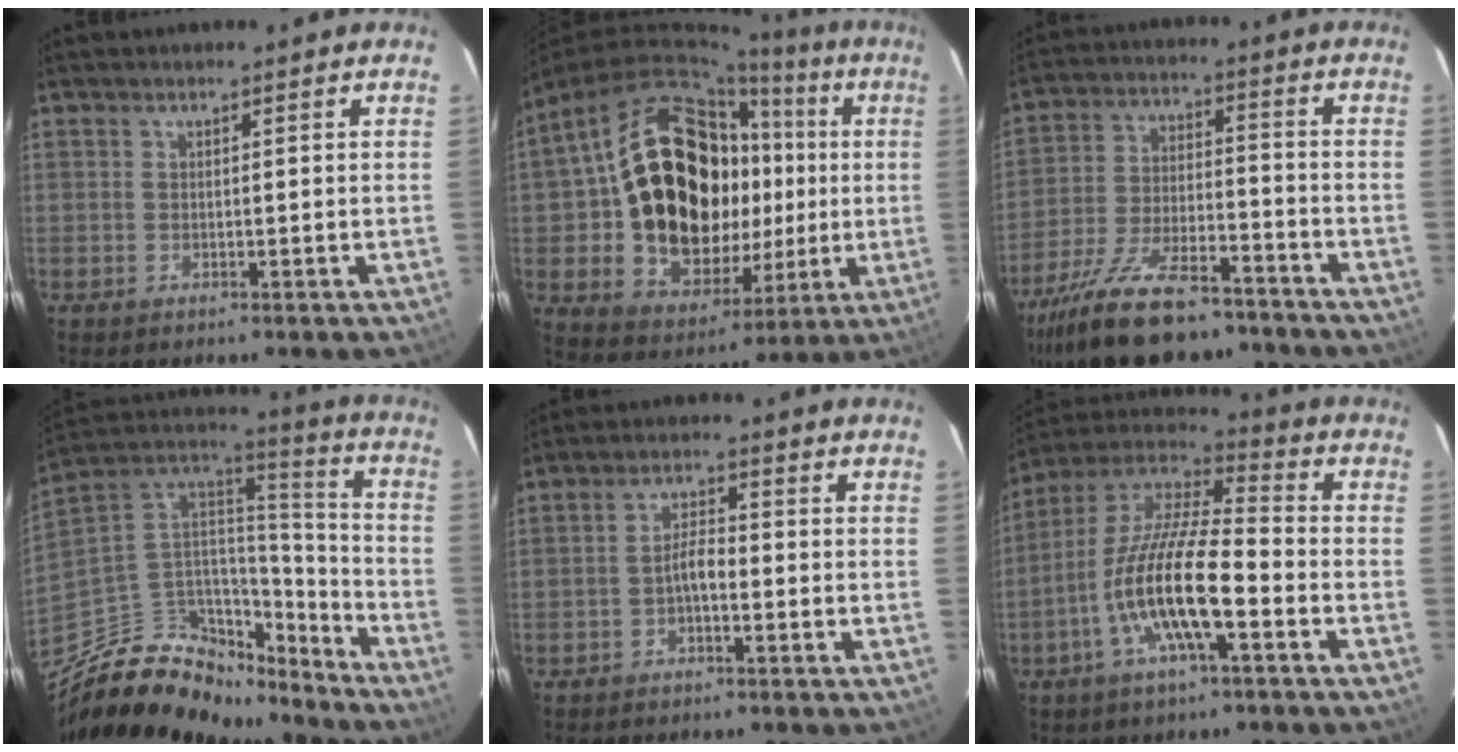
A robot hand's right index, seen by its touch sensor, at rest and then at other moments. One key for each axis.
{"total": 25.8, "fx": 2.2, "fy": 18.4, "fz": 17.9, "tx": -0.340, "ty": 0.036, "tz": 0.065}
{"total": 21.2, "fx": -16.9, "fy": 7.1, "fz": 10.7, "tx": -0.219, "ty": -0.028, "tz": -0.273}
{"total": 24.5, "fx": -18.1, "fy": 12.6, "fz": 10.8, "tx": -0.226, "ty": 0.046, "tz": -0.275}
{"total": 3.1, "fx": -1.5, "fy": 1.1, "fz": 2.5, "tx": -0.050, "ty": 0.011, "tz": -0.029}
{"total": 15.8, "fx": -5.8, "fy": 3.6, "fz": 14.2, "tx": -0.275, "ty": -0.006, "tz": -0.116}